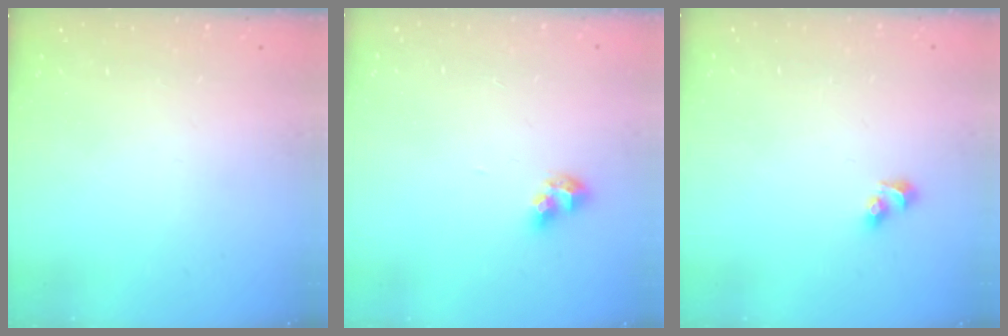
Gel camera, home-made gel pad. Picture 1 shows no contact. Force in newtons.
{"total": 5.4, "press": 5.3, "slide": 1.1}
{"total": 4.5, "press": 4.0, "slide": 2.0}